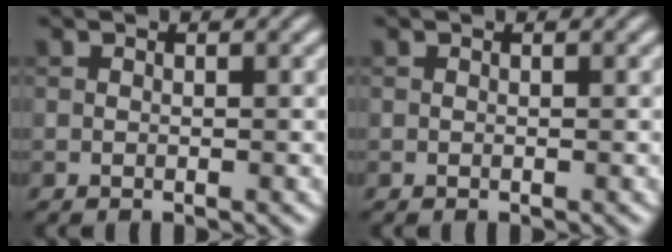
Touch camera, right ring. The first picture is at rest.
{"total": 0.0}